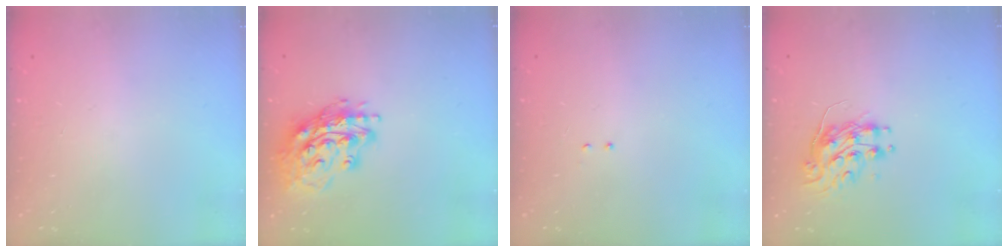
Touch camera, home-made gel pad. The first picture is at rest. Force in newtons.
{"total": 16.9, "press": 16.8, "slide": 1.5}
{"total": 2.1, "press": 2.0, "slide": 0.6}
{"total": 8.8, "press": 8.8, "slide": 0.3}